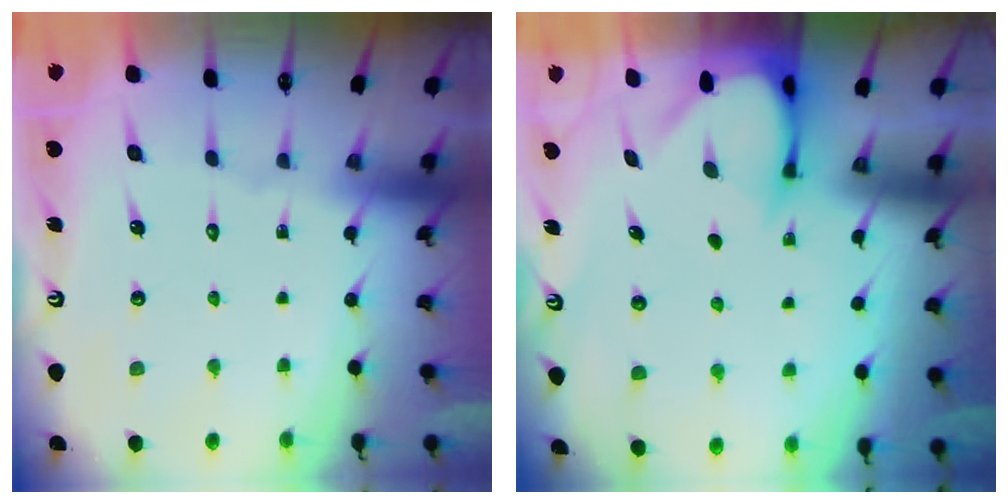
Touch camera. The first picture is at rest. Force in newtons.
{"total": 3.2, "press": 3.2, "slide": 0.3}